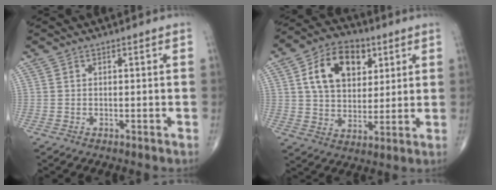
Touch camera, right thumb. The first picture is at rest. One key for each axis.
{"total": 14.5, "fx": 5.1, "fy": 9.7, "fz": 9.5, "tx": -0.129, "ty": -0.008, "tz": 0.087}